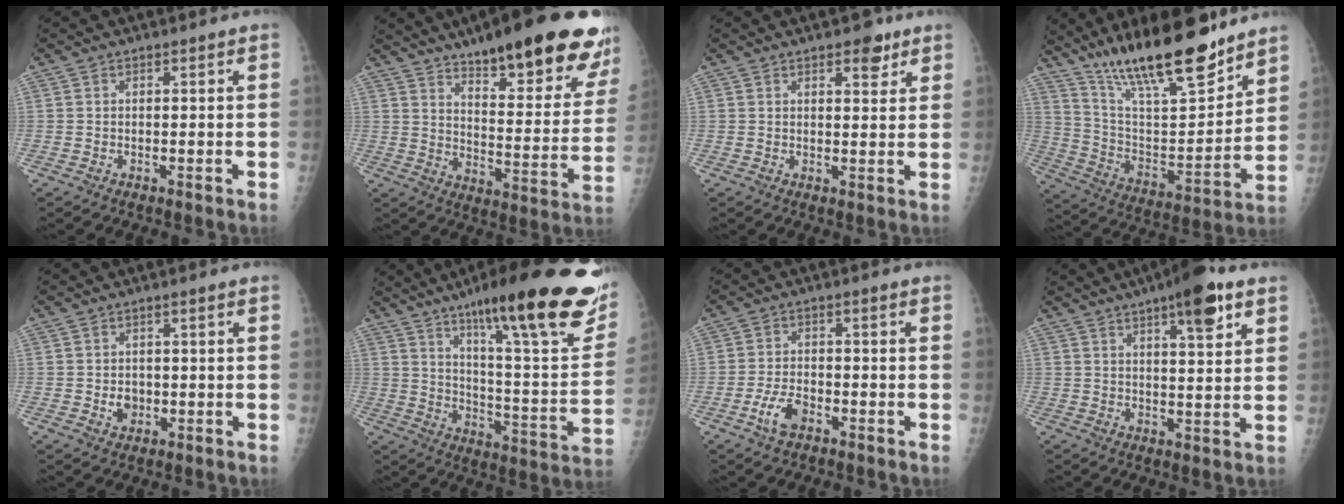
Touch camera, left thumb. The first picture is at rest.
{"total": 27.9, "force": [19.5, 7.0, 18.7], "torque": [-0.223, -0.077, 0.267]}
{"total": 4.4, "force": [2.7, 2.1, 2.8], "torque": [-0.018, -0.012, 0.034]}
{"total": 23.8, "force": [17.9, 6.2, 14.5], "torque": [-0.213, -0.082, 0.309]}
{"total": 2.8, "force": [-0.5, 2.4, 1.5], "torque": [-0.011, 0.003, -0.003]}
{"total": 30.8, "force": [17.9, 6.4, 24.2], "torque": [-0.299, -0.048, 0.268]}
{"total": 5.1, "force": [-2.8, 2.5, 3.4], "torque": [-0.068, 0.017, -0.050]}
{"total": 10.9, "force": [6.1, 2.9, 8.6], "torque": [-0.109, -0.022, 0.084]}